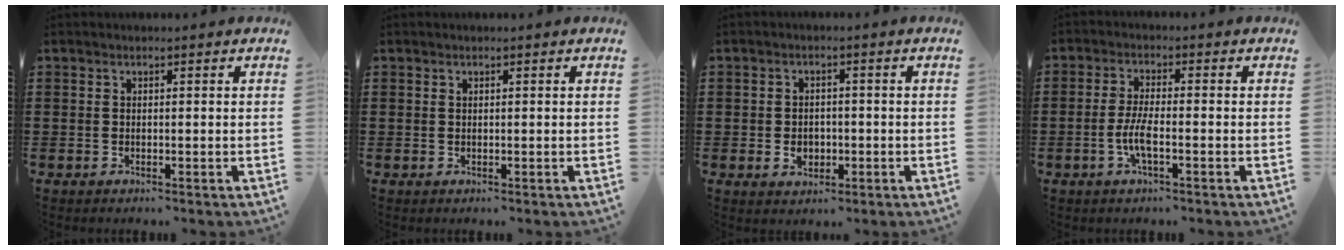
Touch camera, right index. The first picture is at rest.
{"total": 0.0}
{"total": 3.0, "force": [-0.7, 2.4, 1.7], "torque": [-0.036, 0.004, -0.016]}
{"total": 4.3, "force": [-1.5, 0.9, 4.0], "torque": [-0.090, -0.005, -0.034]}